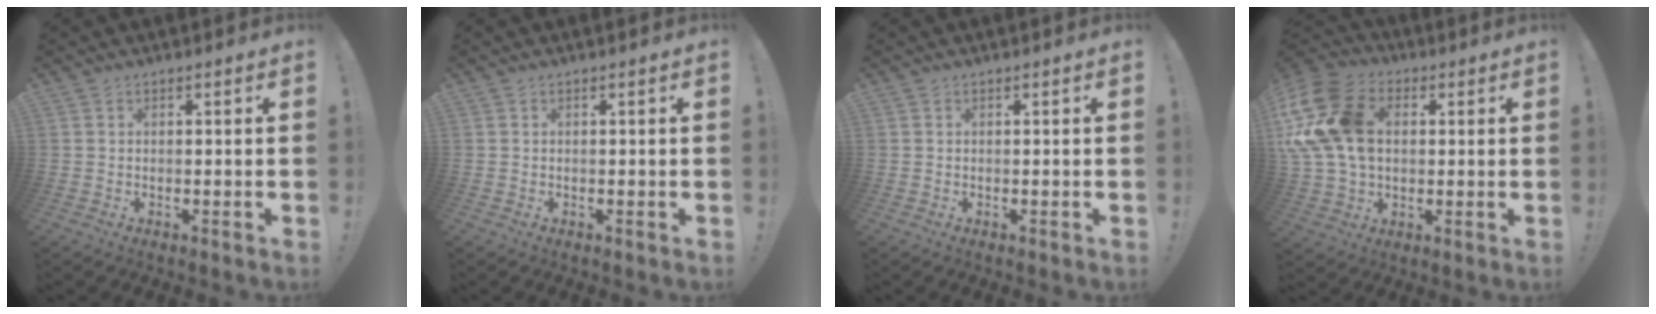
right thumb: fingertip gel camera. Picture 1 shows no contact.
{"total": 0.0}
{"total": 0.0}
{"total": 20.9, "force": [4.1, 15.2, 13.8], "torque": [-0.252, 0.001, 0.084]}